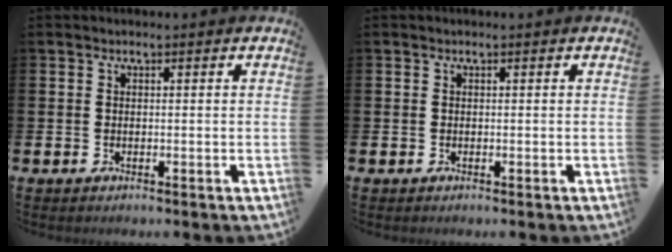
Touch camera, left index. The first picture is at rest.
{"total": 0.0}